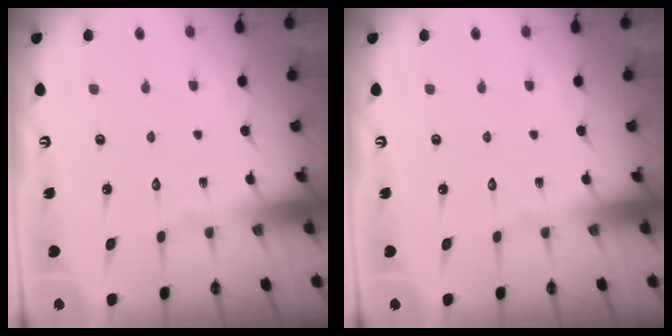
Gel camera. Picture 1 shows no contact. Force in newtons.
{"total": 0.0}